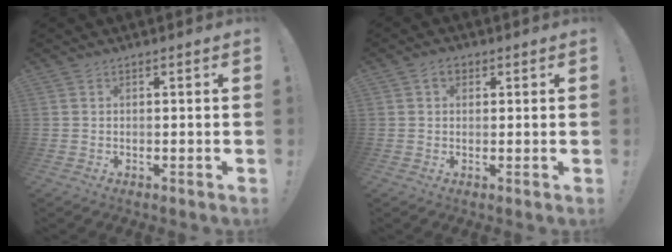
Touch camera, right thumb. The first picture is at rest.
{"total": 3.0, "force": [1.2, 2.2, 1.7], "torque": [-0.023, -0.002, 0.020]}